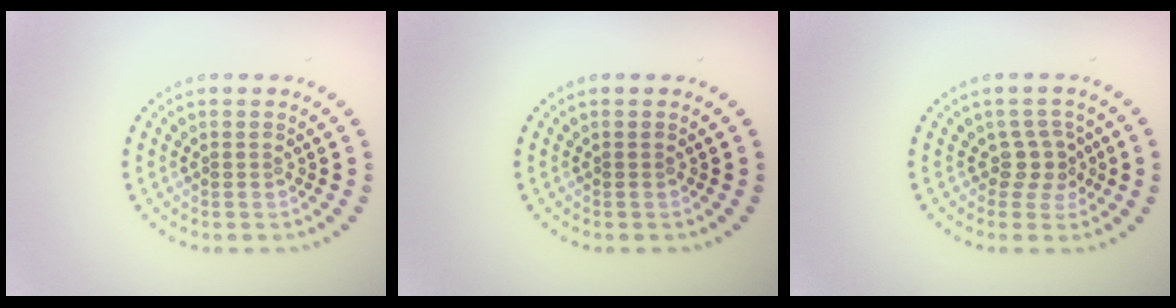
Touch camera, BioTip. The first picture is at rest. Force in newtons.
{"total": 0.0}
{"total": 2.2, "press": 1.7, "slide": 1.4}